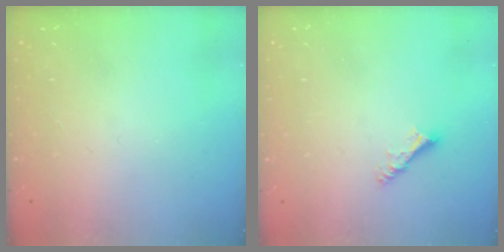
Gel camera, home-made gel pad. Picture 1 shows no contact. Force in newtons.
{"total": 4.2, "press": 4.1, "slide": 0.5}